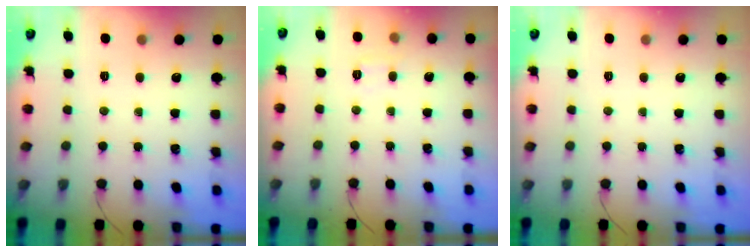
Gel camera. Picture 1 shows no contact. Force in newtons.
{"total": 6.3, "press": 6.2, "slide": 1.1}
{"total": 0.0}